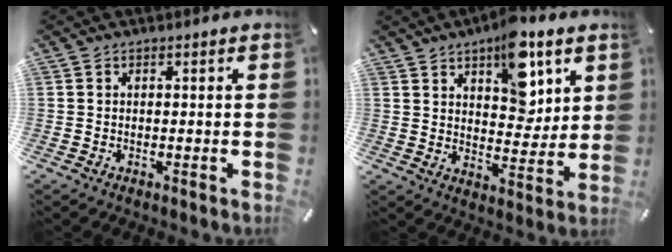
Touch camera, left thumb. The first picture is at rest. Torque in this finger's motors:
{"motor_torque": [2.00, 2.15, 1.31, -1.29, 0.32]}